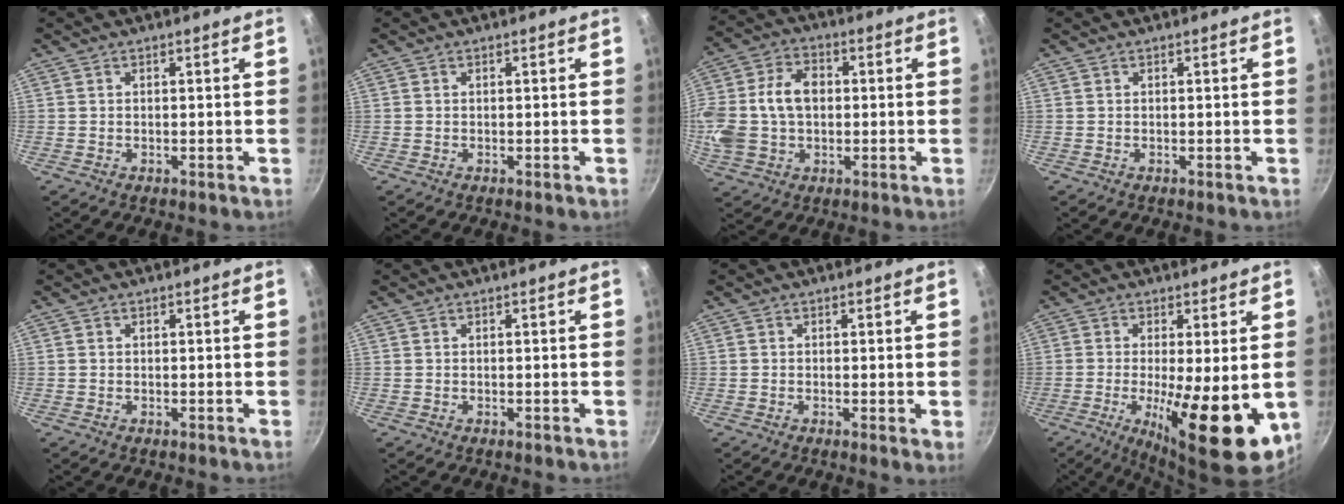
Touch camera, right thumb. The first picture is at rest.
{"total": 0.0}
{"total": 17.3, "force": [0.8, 12.8, 11.7], "torque": [-0.244, 0.035, 0.011]}
{"total": 0.0}
{"total": 0.0}
{"total": 0.0}
{"total": 1.5, "force": [-0.1, 0.2, 1.5], "torque": [-0.023, -0.006, -0.004]}
{"total": 15.7, "force": [-2.8, 4.6, 14.7], "torque": [-0.219, -0.014, -0.035]}